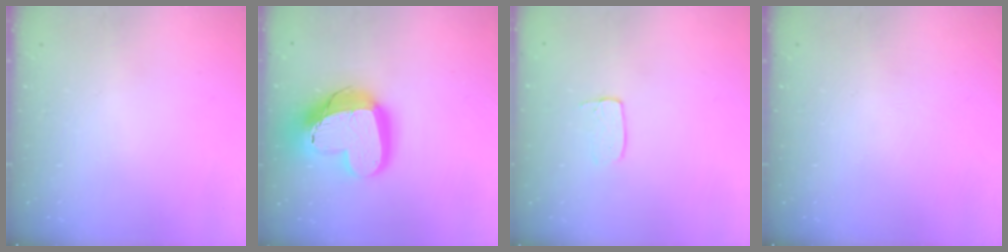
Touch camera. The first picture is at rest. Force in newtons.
{"total": 19.5, "press": 19.5, "slide": 1.6}
{"total": 3.5, "press": 3.5, "slide": 0.2}
{"total": 0.0}